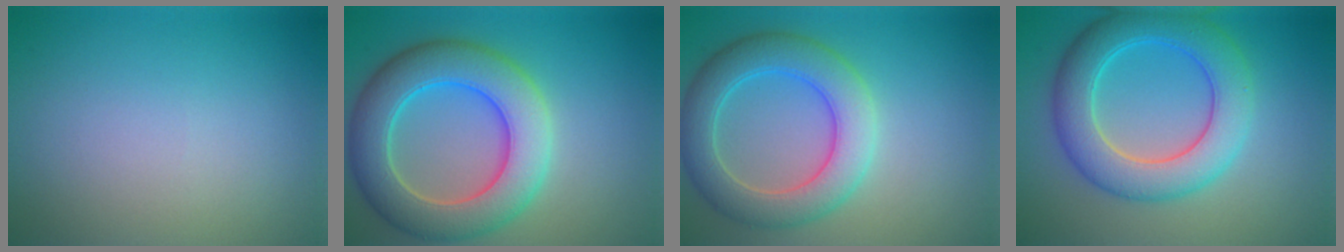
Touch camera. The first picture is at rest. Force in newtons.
{"total": 8.7, "press": 8.7, "slide": 0.3}
{"total": 6.4, "press": 6.4, "slide": 0.4}
{"total": 7.0, "press": 7.0, "slide": 0.3}